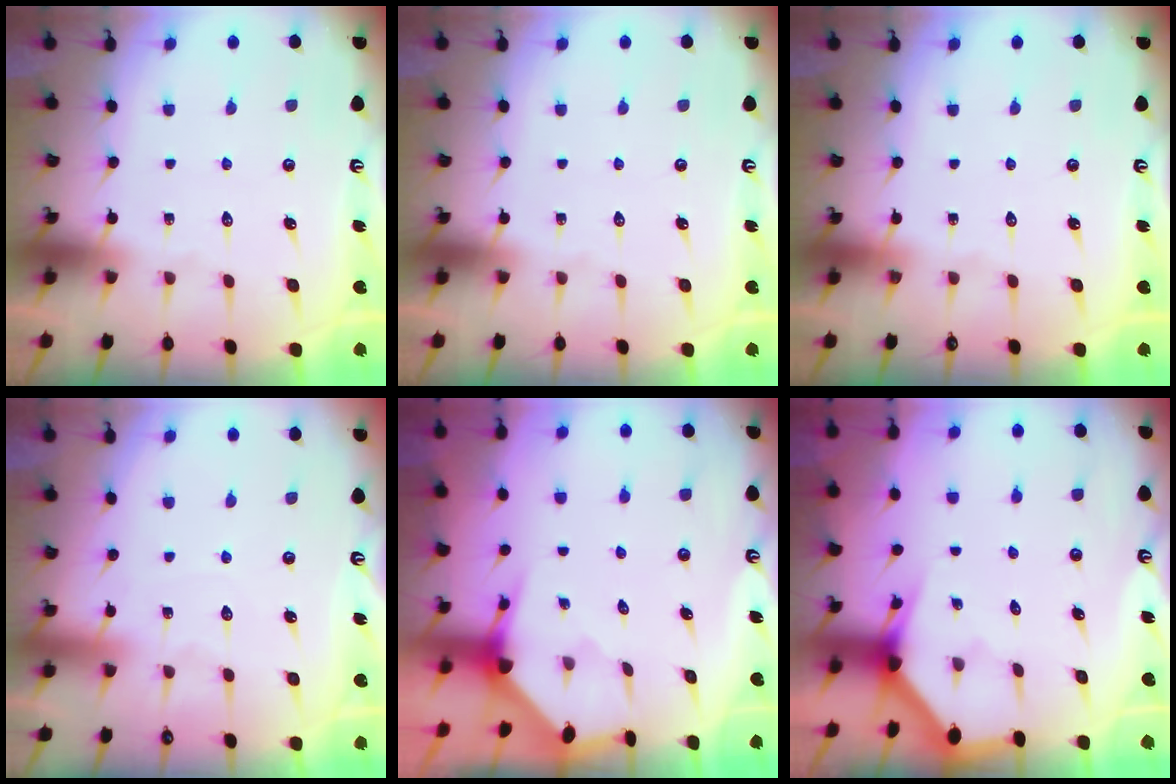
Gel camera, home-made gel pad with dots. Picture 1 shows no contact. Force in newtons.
{"total": 0.0}
{"total": 0.0}
{"total": 2.4, "press": 2.3, "slide": 0.2}
{"total": 3.3, "press": 3.3, "slide": 0.1}
{"total": 3.1, "press": 3.1, "slide": 0.1}